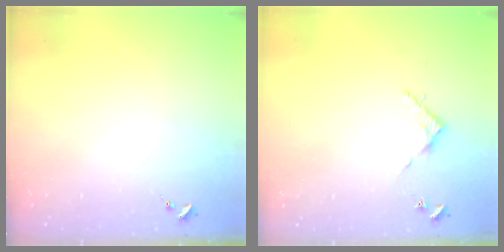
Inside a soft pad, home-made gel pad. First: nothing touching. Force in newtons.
{"total": 3.6, "press": 3.6, "slide": 0.3}